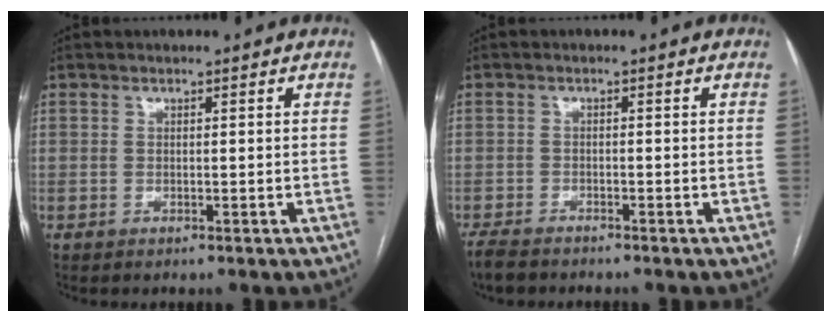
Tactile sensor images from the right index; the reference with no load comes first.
{"total": 4.0, "force": [-3.5, 1.2, 1.5], "torque": [-0.032, -0.011, -0.059]}